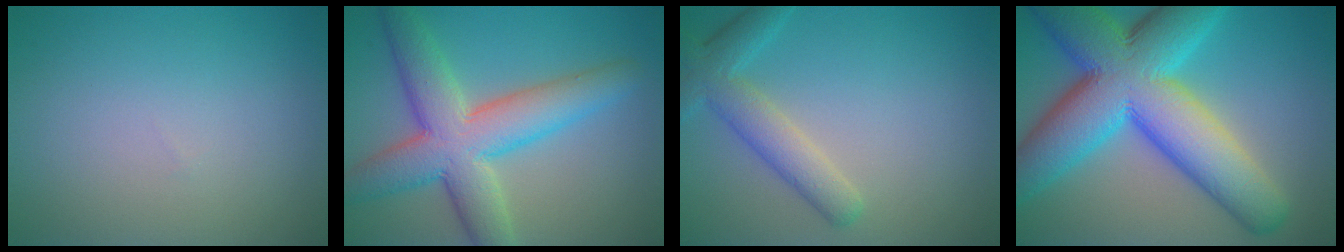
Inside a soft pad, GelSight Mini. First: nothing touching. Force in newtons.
{"total": 8.7, "press": 8.7, "slide": 0.5}
{"total": 4.0, "press": 4.0, "slide": 0.4}
{"total": 14.8, "press": 14.8, "slide": 0.4}